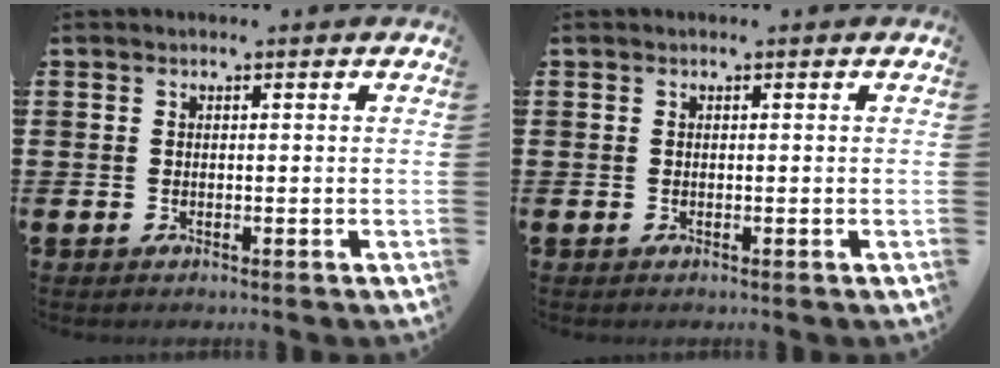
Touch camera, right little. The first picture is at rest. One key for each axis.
{"total": 0.0}